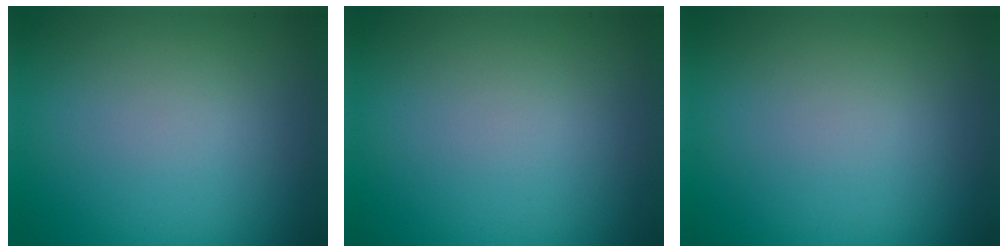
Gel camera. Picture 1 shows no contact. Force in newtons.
{"total": 0.0}
{"total": 0.0}